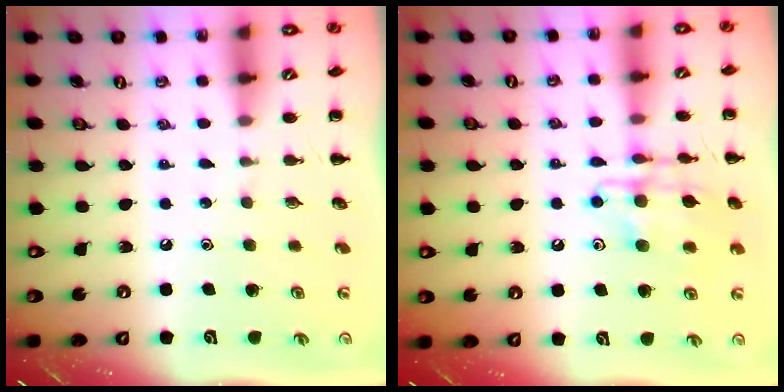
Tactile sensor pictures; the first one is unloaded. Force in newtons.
{"total": 13.5, "press": 13.4, "slide": 1.8}